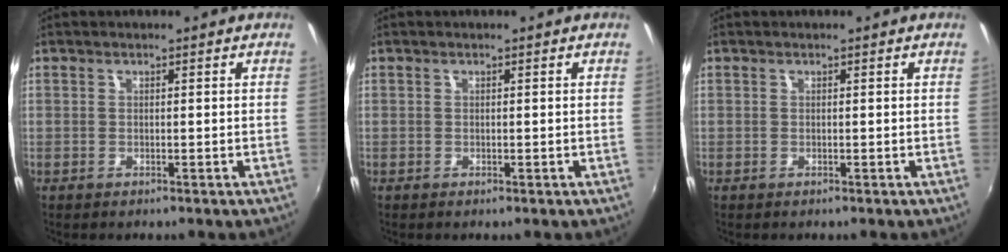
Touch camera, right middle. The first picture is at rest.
{"total": 0.0}
{"total": 0.0}